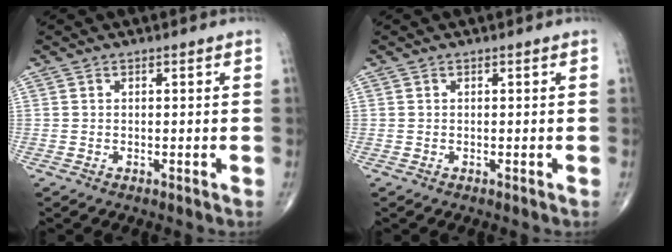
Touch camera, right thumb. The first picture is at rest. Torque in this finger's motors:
{"motor_torque": [-0.03, 0.03, 0.00, 0.00, 0.00]}